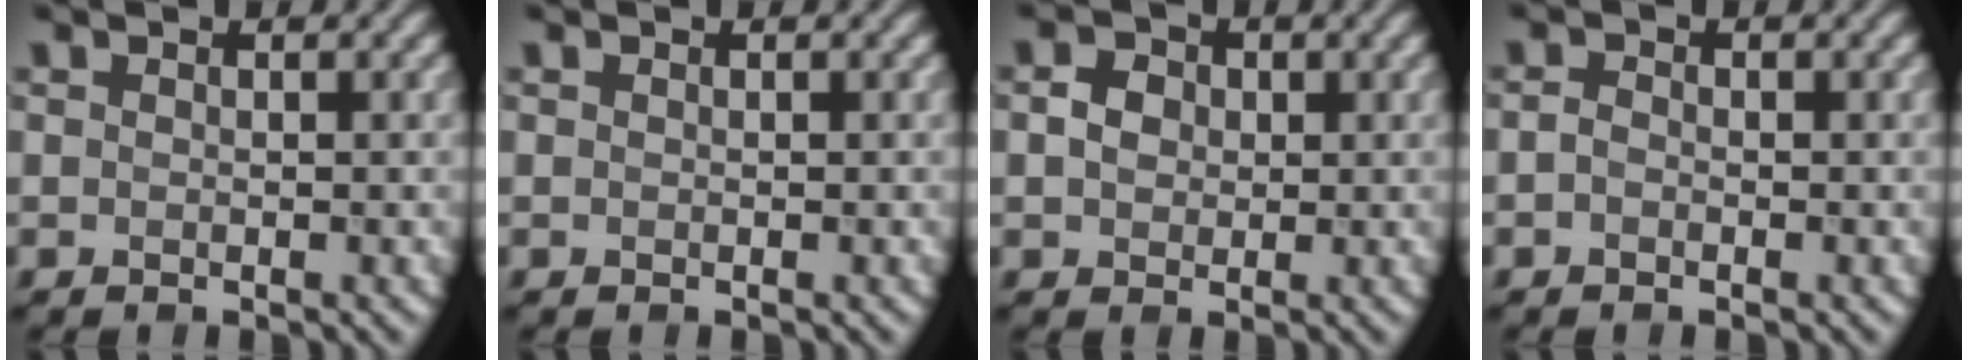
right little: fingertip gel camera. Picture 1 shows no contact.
{"total": 0.0}
{"total": 2.2, "force": [0.2, 1.8, 1.1], "torque": [-0.022, 0.003, 0.000]}
{"total": 0.8, "force": [-0.4, 0.5, 0.5], "torque": [-0.012, 0.000, -0.010]}